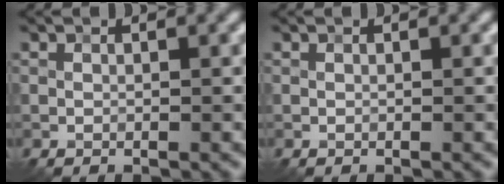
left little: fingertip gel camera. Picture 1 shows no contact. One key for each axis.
{"total": 0.0}